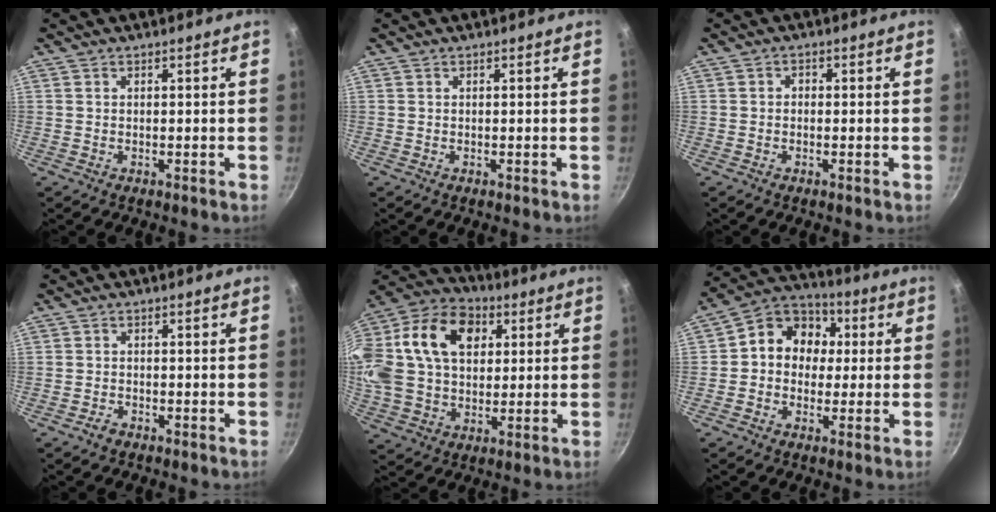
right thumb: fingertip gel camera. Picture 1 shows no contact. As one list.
[{"total": 0.0}, {"total": 1.3, "force": [-0.2, 1.0, 0.7], "torque": [-0.010, 0.007, -0.006]}, {"total": 1.5, "force": [-1.1, 0.9, 0.6], "torque": [-0.011, 0.011, -0.021]}, {"total": 28.2, "force": [7.8, 19.9, 18.4], "torque": [-0.385, 0.033, 0.128]}, {"total": 11.7, "force": [1.2, 10.0, 6.0], "torque": [-0.053, 0.027, -0.005]}]